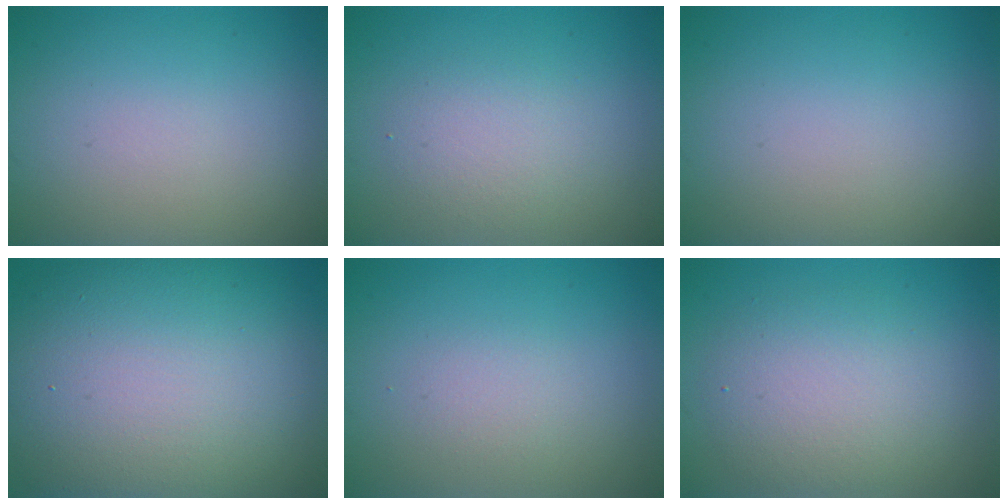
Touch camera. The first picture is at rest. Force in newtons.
{"total": 2.4, "press": 2.4, "slide": 0.4}
{"total": 0.0}
{"total": 15.7, "press": 15.7, "slide": 1.0}
{"total": 1.3, "press": 1.3, "slide": 0.1}
{"total": 4.5, "press": 4.5, "slide": 0.2}